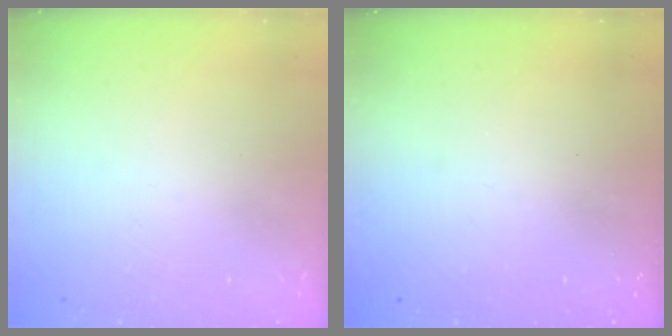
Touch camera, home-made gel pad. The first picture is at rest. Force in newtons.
{"total": 0.0}